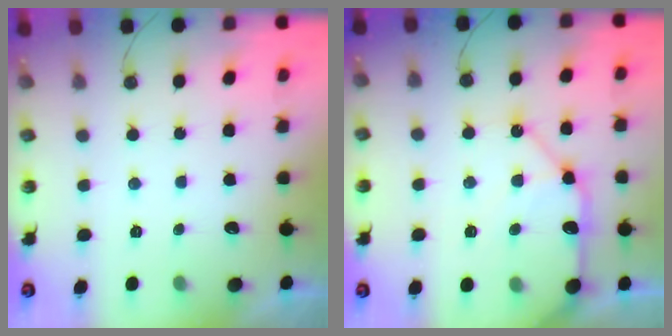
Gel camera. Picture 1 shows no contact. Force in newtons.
{"total": 14.3, "press": 14.2, "slide": 1.7}